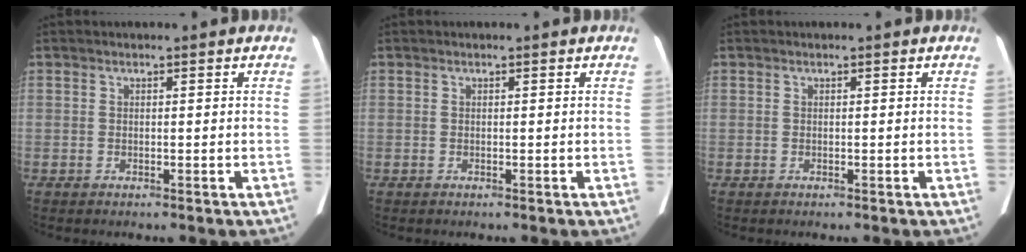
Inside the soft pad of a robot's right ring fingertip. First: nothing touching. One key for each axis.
{"total": 0.0}
{"total": 0.0}